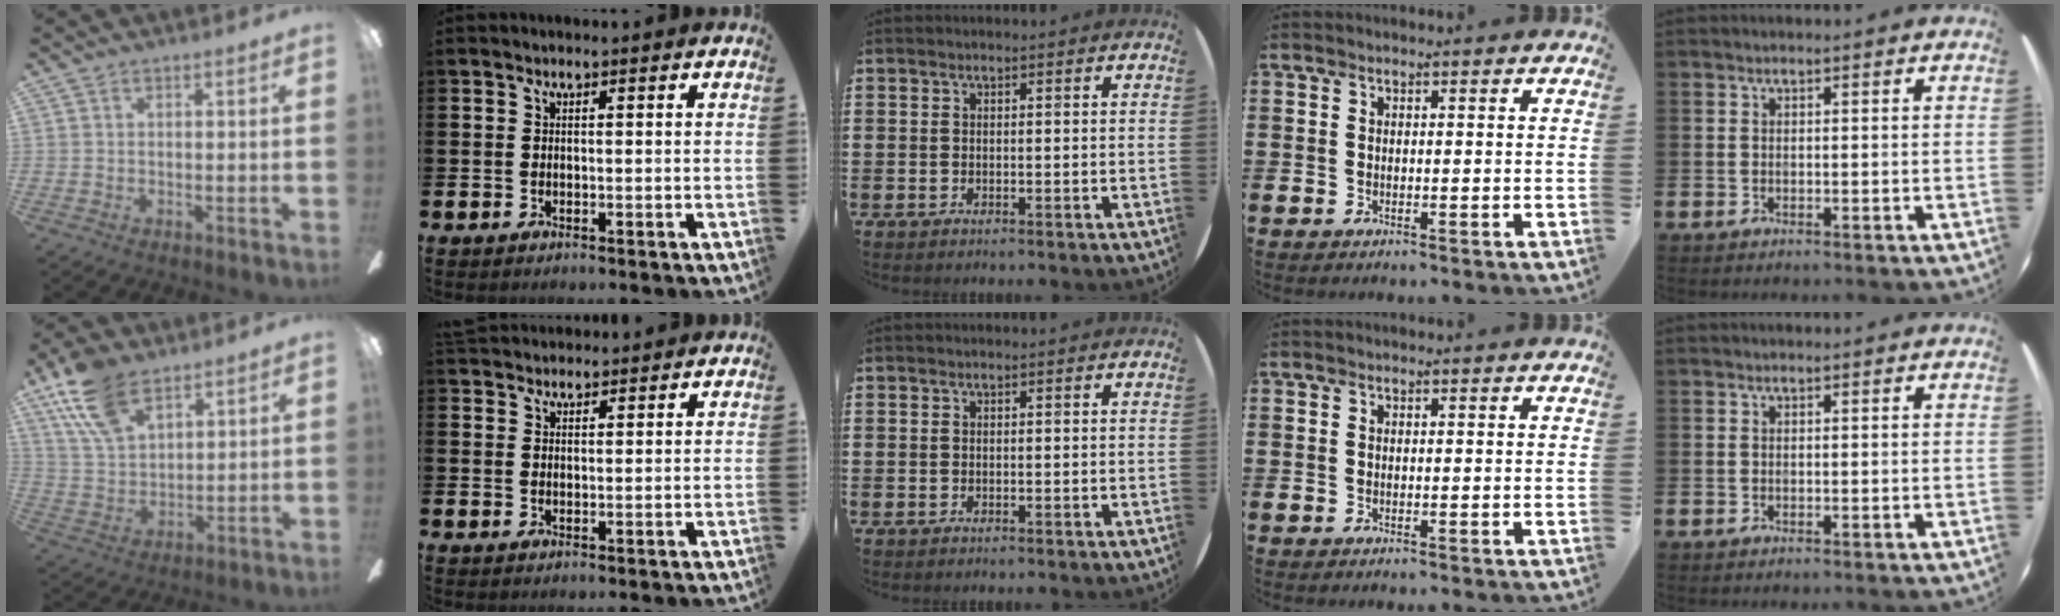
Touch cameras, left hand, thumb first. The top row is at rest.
{"thumb": {"total": 14.8, "force": [9.6, 7.6, 8.3], "torque": [-0.182, -0.024, 0.182]}, "index": {"total": 2.6, "force": [2.5, 0.7, -0.1], "torque": [-0.003, -0.008, 0.047]}}